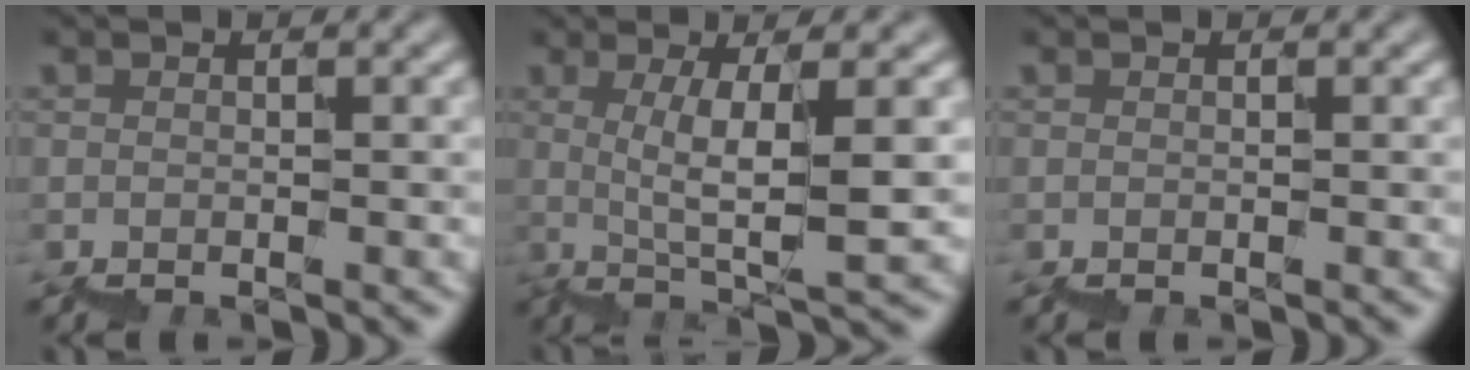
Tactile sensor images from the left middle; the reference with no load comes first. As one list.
[{"total": 4.5, "force": [1.6, 0.7, 4.2], "torque": [-0.071, 0.004, 0.035]}, {"total": 0.0}]